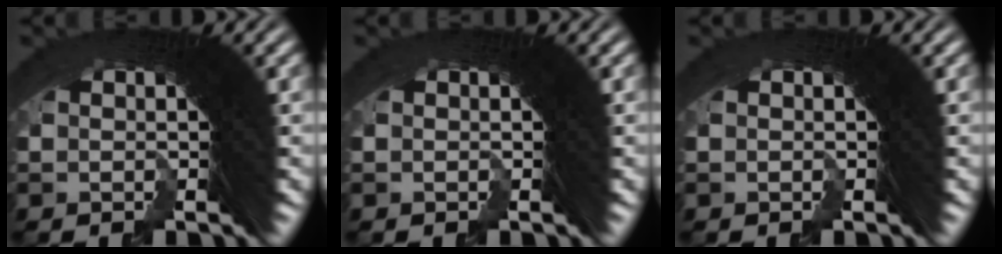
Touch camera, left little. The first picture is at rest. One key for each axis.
{"total": 0.0}
{"total": 0.0}